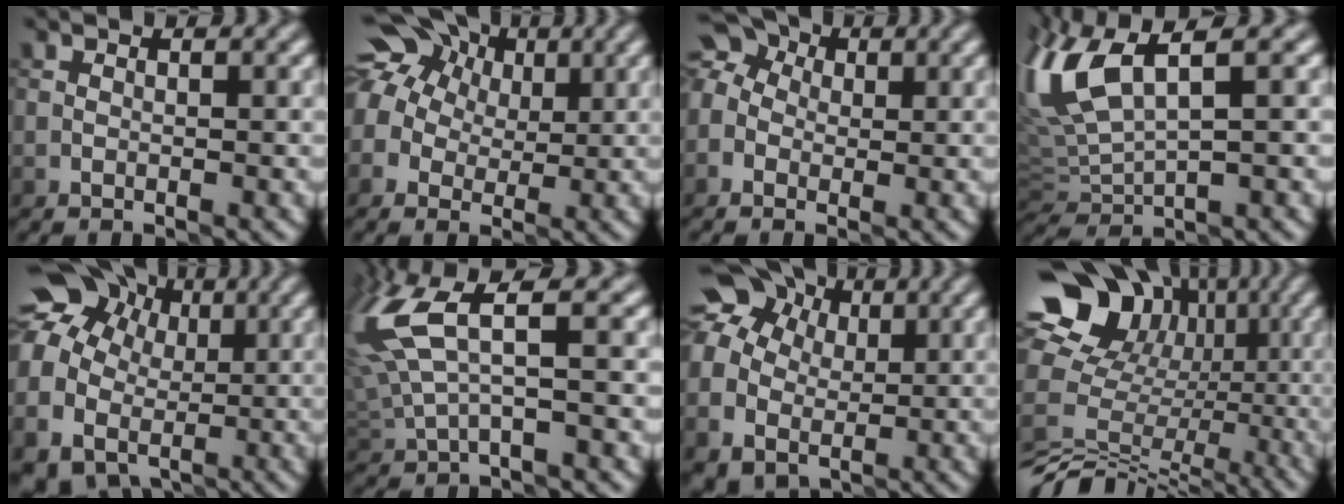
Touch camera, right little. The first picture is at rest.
{"total": 12.4, "force": [4.9, 9.7, 6.0], "torque": [-0.117, 0.038, 0.066]}
{"total": 7.2, "force": [1.3, 5.8, 4.0], "torque": [-0.074, 0.036, -0.018]}
{"total": 8.2, "force": [3.6, 2.8, 6.8], "torque": [-0.161, 0.021, 0.071]}
{"total": 16.1, "force": [2.0, 14.3, 7.2], "torque": [-0.167, 0.024, 0.028]}
{"total": 7.6, "force": [2.7, 2.5, 6.7], "torque": [-0.167, 0.013, 0.054]}
{"total": 13.4, "force": [2.3, 11.7, 6.2], "torque": [-0.139, 0.019, 0.024]}
{"total": 15.1, "force": [0.7, 12.5, 8.5], "torque": [-0.154, 0.042, 0.035]}